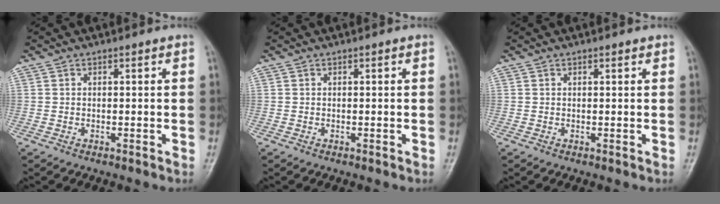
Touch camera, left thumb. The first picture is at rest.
{"total": 0.0}
{"total": 0.5, "force": [0.4, 0.2, 0.3], "torque": [-0.007, -0.002, 0.004]}